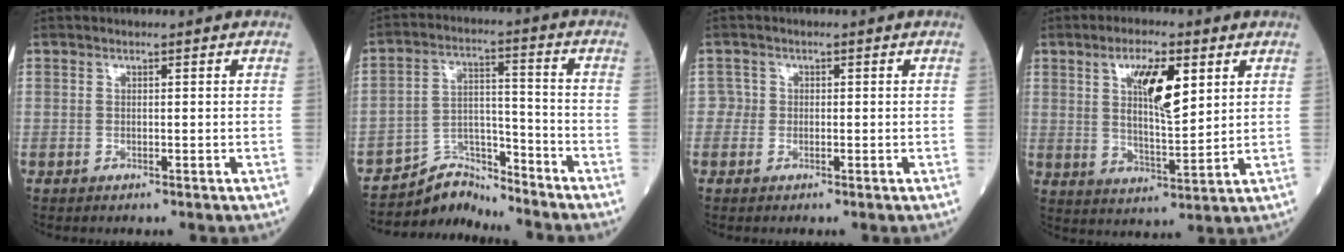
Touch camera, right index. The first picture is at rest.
{"total": 7.3, "force": [-7.1, 1.0, -1.3], "torque": [0.019, 0.032, -0.125]}
{"total": 1.5, "force": [-0.3, 1.4, -0.1], "torque": [0.013, 0.008, -0.011]}
{"total": 9.1, "force": [3.5, 2.2, 8.1], "torque": [-0.146, 0.000, 0.066]}